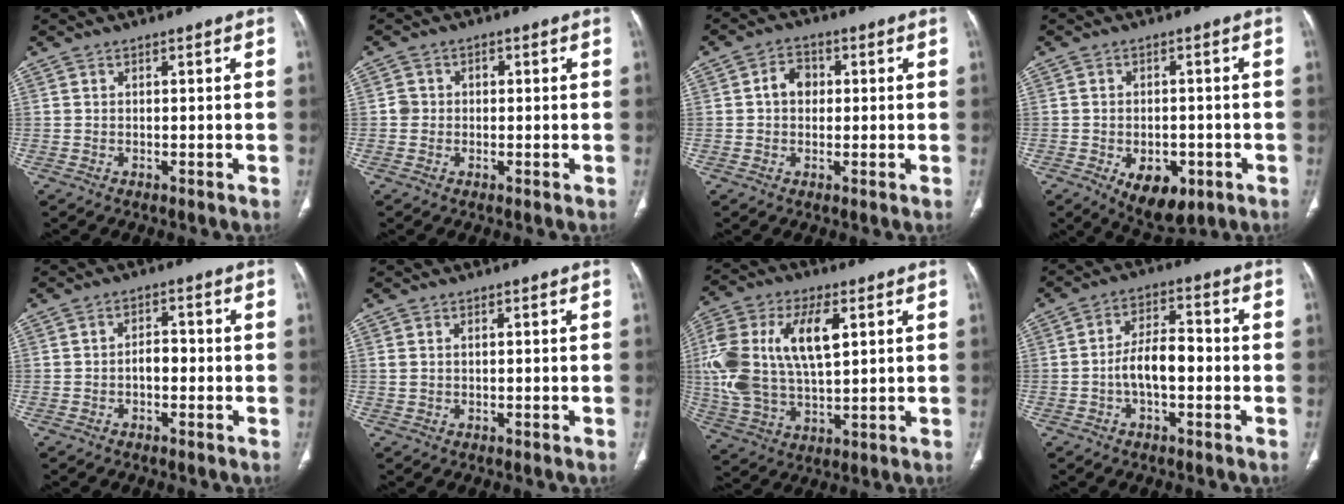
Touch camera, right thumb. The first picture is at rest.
{"total": 2.4, "force": [-0.2, 2.3, 0.7], "torque": [0.007, 0.011, -0.007]}
{"total": 4.5, "force": [0.4, 3.6, 2.7], "torque": [-0.027, 0.013, 0.002]}
{"total": 9.0, "force": [-3.6, 5.4, 6.3], "torque": [-0.074, 0.007, -0.039]}
{"total": 2.9, "force": [-0.7, 1.8, 2.1], "torque": [-0.021, 0.013, -0.016]}
{"total": 1.3, "force": [0.5, 0.7, 1.0], "torque": [-0.031, 0.011, 0.018]}
{"total": 19.9, "force": [4.4, 10.2, 16.5], "torque": [-0.346, 0.002, 0.081]}
{"total": 7.7, "force": [-1.5, 3.7, 6.5], "torque": [-0.114, 0.030, -0.031]}